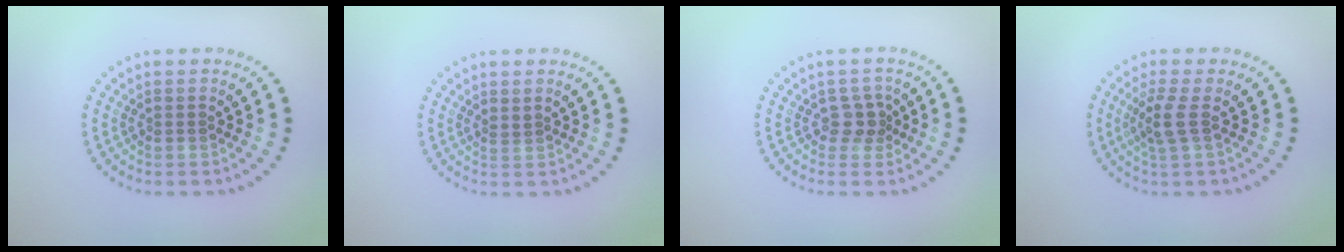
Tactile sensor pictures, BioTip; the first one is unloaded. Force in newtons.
{"total": 0.5, "press": 0.3, "slide": 0.4}
{"total": 1.8, "press": 1.5, "slide": 1.1}
{"total": 2.2, "press": 1.9, "slide": 1.2}